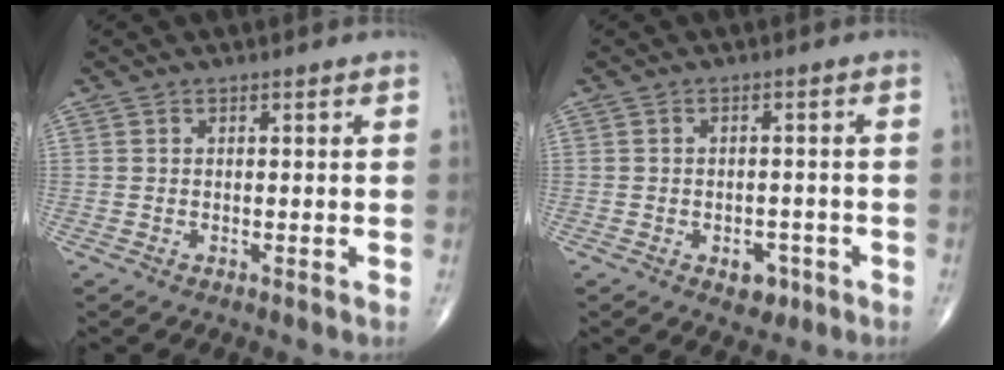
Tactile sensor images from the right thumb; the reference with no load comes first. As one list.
[{"total": 3.8, "force": [-1.8, 2.5, 2.2], "torque": [-0.011, 0.010, -0.021]}]